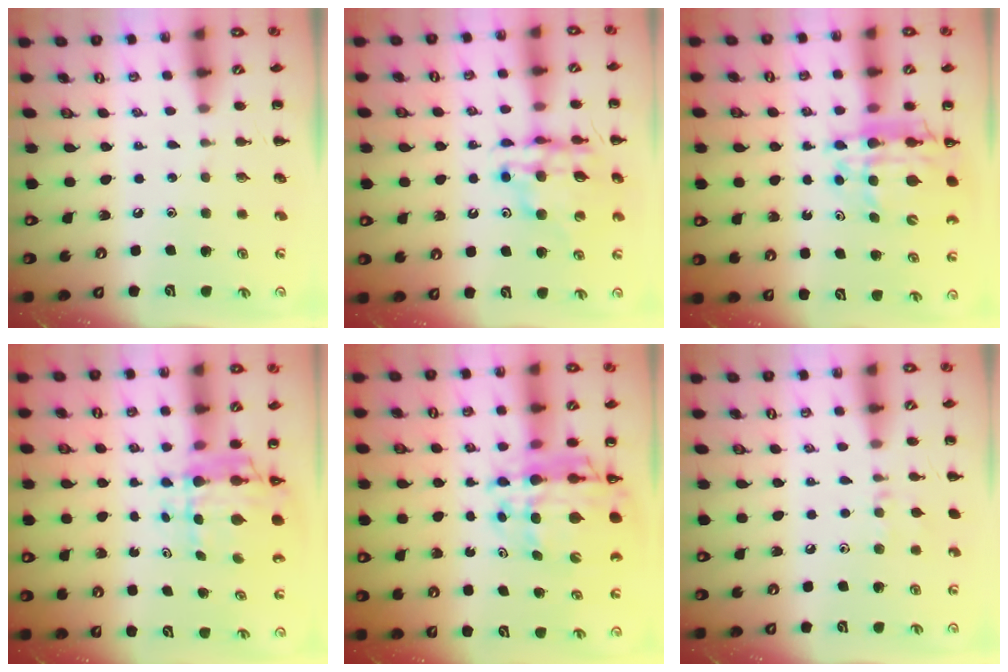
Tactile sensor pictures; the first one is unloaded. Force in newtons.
{"total": 12.4, "press": 11.8, "slide": 3.6}
{"total": 13.5, "press": 12.9, "slide": 3.8}
{"total": 6.4, "press": 5.9, "slide": 2.4}
{"total": 12.7, "press": 12.2, "slide": 3.5}
{"total": 6.0, "press": 5.7, "slide": 2.0}